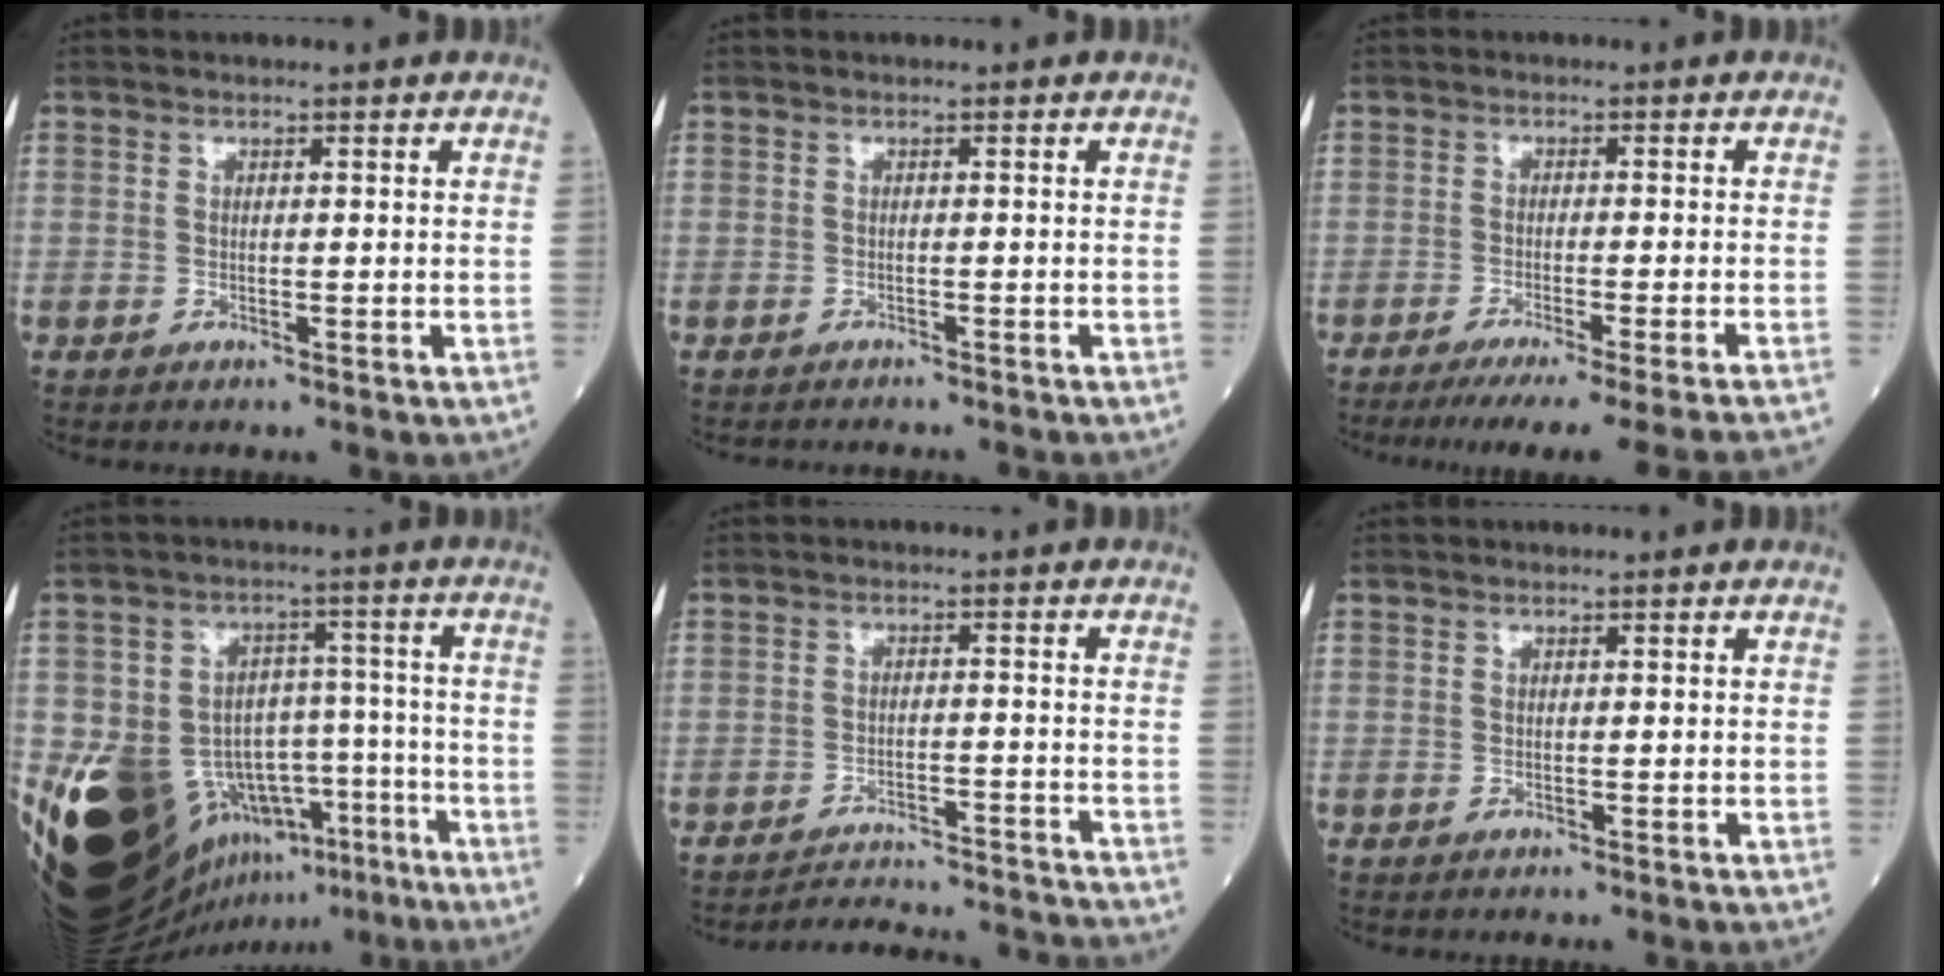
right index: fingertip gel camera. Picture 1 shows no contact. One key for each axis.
{"total": 4.5, "fx": -4.3, "fy": 0.7, "fz": 1.1, "tx": -0.010, "ty": -0.009, "tz": -0.053}
{"total": 17.6, "fx": -16.0, "fy": -2.1, "fz": 7.0, "tx": -0.057, "ty": -0.054, "tz": -0.211}
{"total": 24.2, "fx": -11.6, "fy": 15.7, "fz": 14.3, "tx": -0.267, "ty": 0.034, "tz": -0.164}
{"total": 13.0, "fx": -12.9, "fy": 0.2, "fz": 1.7, "tx": -0.020, "ty": 0.006, "tz": -0.168}
{"total": 0.0}